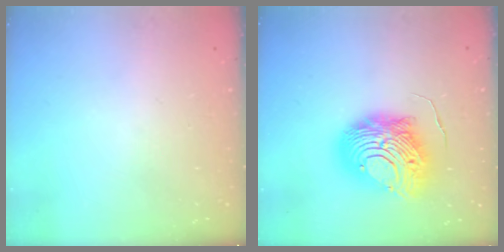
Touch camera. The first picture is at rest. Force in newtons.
{"total": 15.3, "press": 15.2, "slide": 1.6}